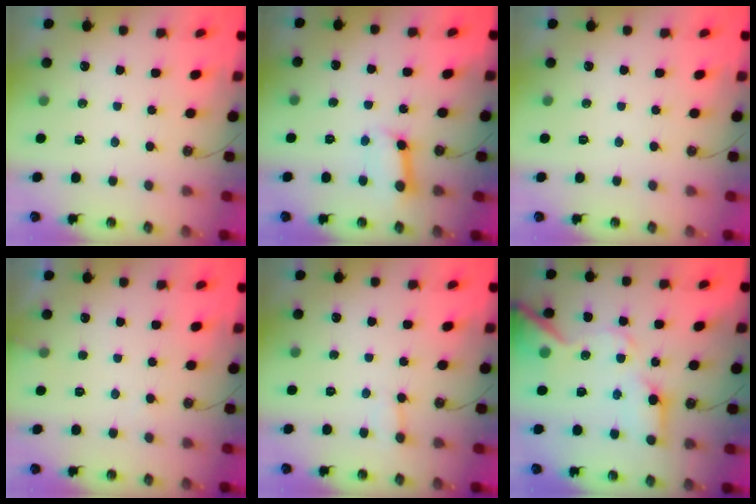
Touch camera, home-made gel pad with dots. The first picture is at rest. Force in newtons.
{"total": 7.9, "press": 7.8, "slide": 0.9}
{"total": 0.0}
{"total": 5.6, "press": 5.6, "slide": 0.3}
{"total": 4.0, "press": 4.0, "slide": 0.5}
{"total": 14.8, "press": 14.7, "slide": 1.9}